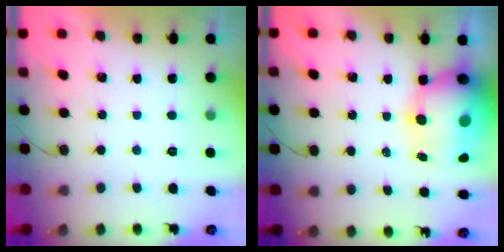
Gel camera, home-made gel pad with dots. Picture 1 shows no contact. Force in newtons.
{"total": 13.2, "press": 12.8, "slide": 3.2}